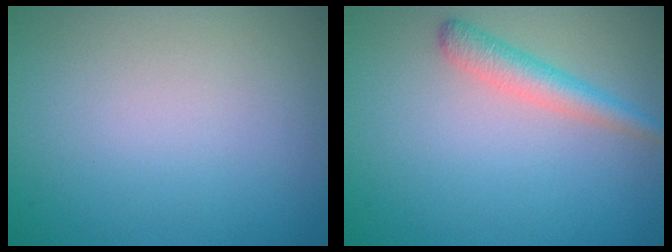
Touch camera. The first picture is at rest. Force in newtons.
{"total": 2.6, "press": 2.6, "slide": 0.0}